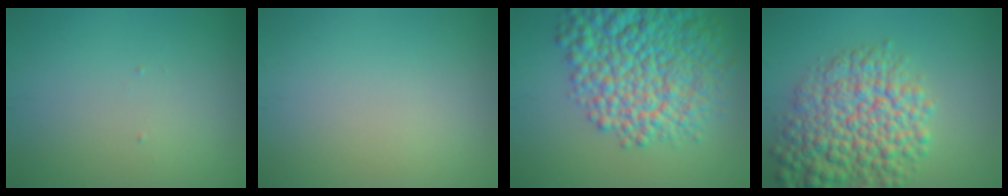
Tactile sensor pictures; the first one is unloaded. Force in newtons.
{"total": 0.0}
{"total": 11.8, "press": 11.8, "slide": 0.5}
{"total": 8.4, "press": 8.4, "slide": 0.3}